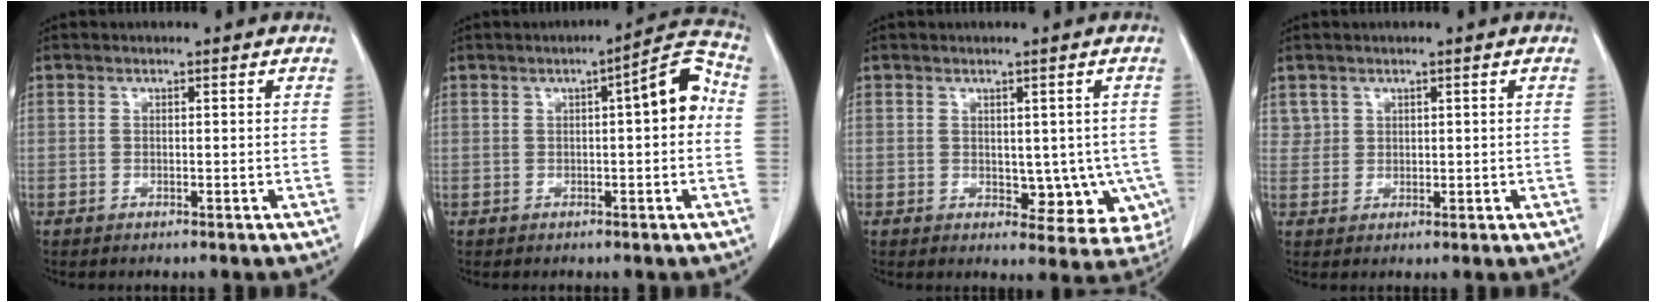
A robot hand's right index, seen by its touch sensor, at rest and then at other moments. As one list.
[{"total": 6.9, "force": [0.8, 1.3, 6.8], "torque": [-0.089, 0.023, 0.004]}, {"total": 7.5, "force": [-1.0, 4.6, 5.8], "torque": [-0.041, 0.002, -0.002]}, {"total": 2.1, "force": [1.2, 1.6, -0.1], "torque": [0.015, 0.005, 0.018]}]